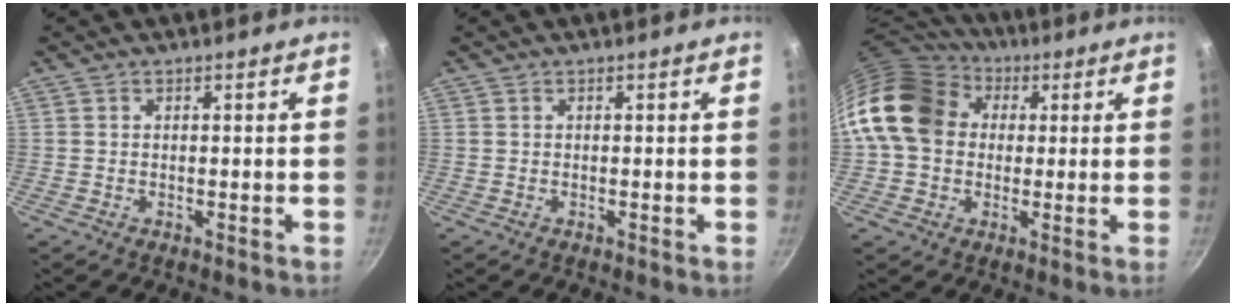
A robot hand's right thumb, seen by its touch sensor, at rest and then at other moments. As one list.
[{"total": 0.0}, {"total": 17.5, "force": [2.5, 14.1, 10.0], "torque": [-0.170, 0.037, 0.032]}]